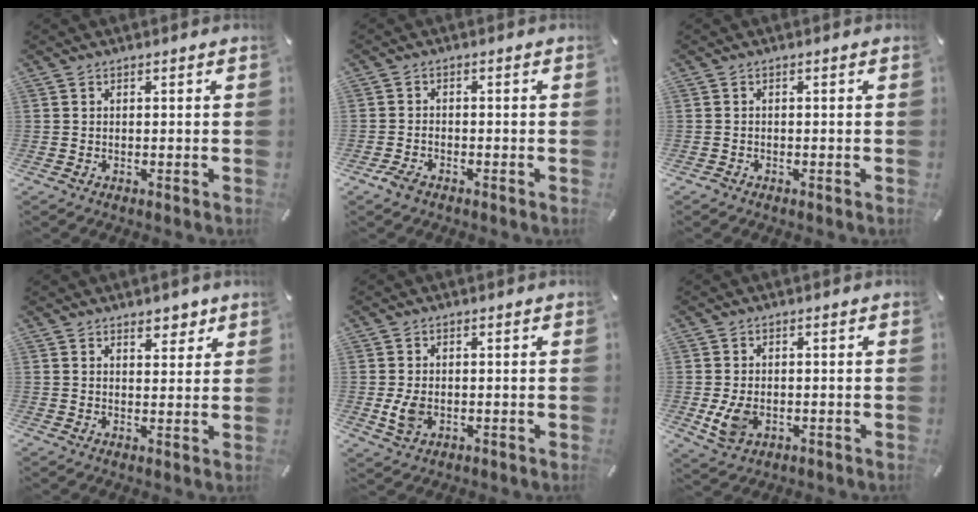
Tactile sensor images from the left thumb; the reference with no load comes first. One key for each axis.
{"total": 2.2, "fx": -1.7, "fy": 1.2, "fz": 0.8, "tx": -0.021, "ty": 0.006, "tz": -0.036}
{"total": 0.8, "fx": -0.6, "fy": 0.4, "fz": 0.0, "tx": 0.001, "ty": 0.003, "tz": -0.015}
{"total": 4.2, "fx": 3.2, "fy": 2.5, "fz": 1.1, "tx": 0.002, "ty": -0.016, "tz": 0.051}
{"total": 4.3, "fx": -0.5, "fy": 3.2, "fz": 2.9, "tx": -0.064, "ty": -0.005, "tz": -0.012}
{"total": 5.6, "fx": -0.9, "fy": 4.2, "fz": 3.7, "tx": -0.088, "ty": -0.007, "tz": -0.020}